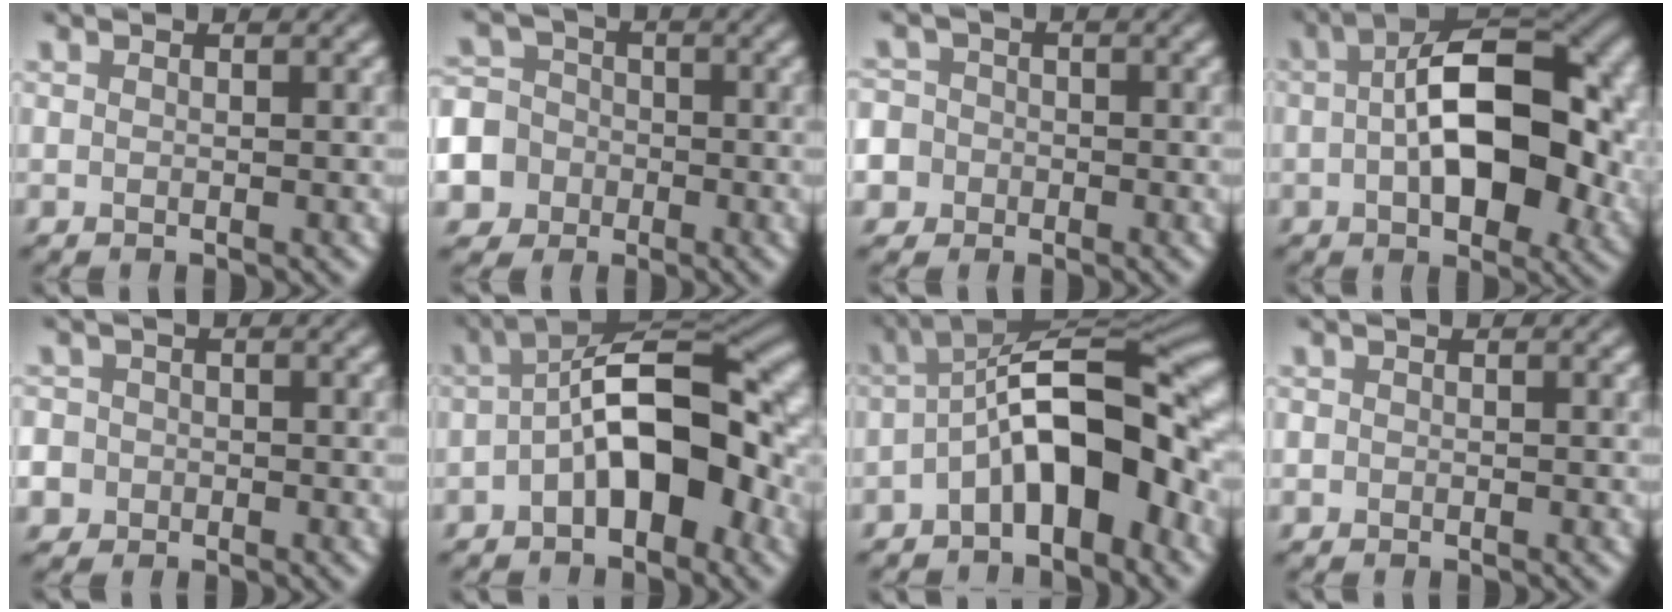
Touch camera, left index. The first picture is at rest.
{"total": 9.4, "force": [-4.1, 8.3, 1.8], "torque": [-0.058, -0.020, -0.098]}
{"total": 7.0, "force": [-2.6, 6.3, 1.5], "torque": [-0.042, -0.002, -0.080]}
{"total": 12.7, "force": [-0.1, 6.5, 10.9], "torque": [-0.151, 0.012, -0.011]}
{"total": 6.1, "force": [-2.4, 5.5, 1.3], "torque": [-0.035, -0.010, -0.071]}
{"total": 9.6, "force": [-1.4, 4.3, 8.5], "torque": [-0.128, 0.023, -0.033]}
{"total": 10.3, "force": [-2.4, 4.2, 9.0], "torque": [-0.138, 0.022, -0.048]}
{"total": 0.5, "force": [-0.2, 0.5, 0.1], "torque": [0.002, -0.004, -0.004]}